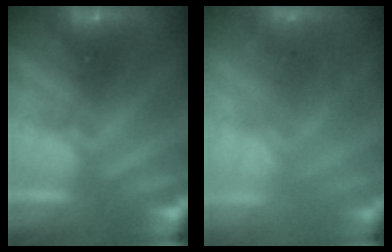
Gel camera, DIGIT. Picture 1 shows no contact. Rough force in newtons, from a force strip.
{"total": 7.7}